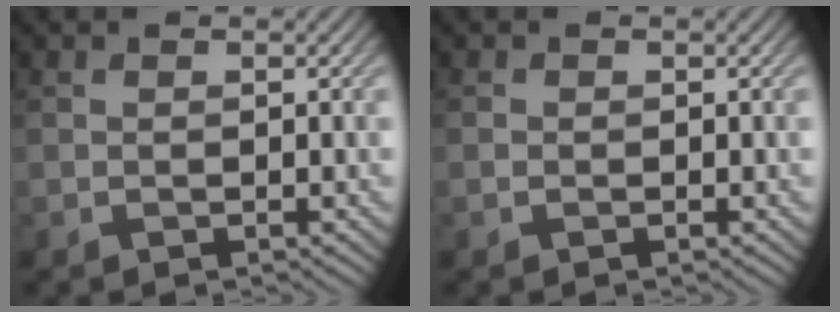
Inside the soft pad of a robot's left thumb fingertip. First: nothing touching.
{"total": 0.0}